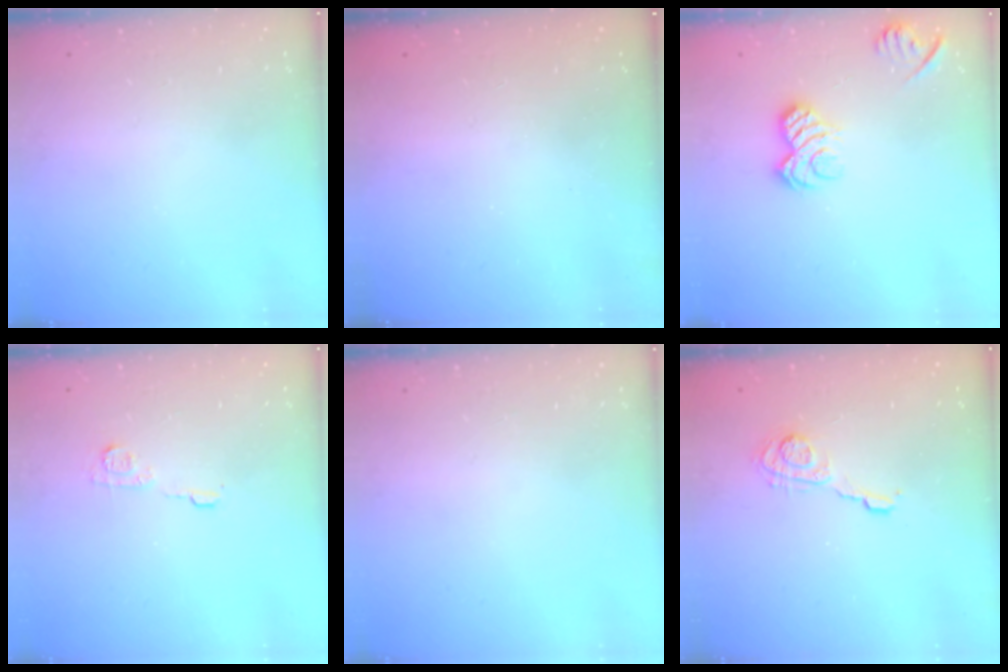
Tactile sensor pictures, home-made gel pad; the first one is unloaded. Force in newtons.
{"total": 2.3, "press": 2.1, "slide": 0.8}
{"total": 8.7, "press": 8.7, "slide": 0.3}
{"total": 6.2, "press": 6.2, "slide": 0.5}
{"total": 0.0}
{"total": 6.1, "press": 6.1, "slide": 0.7}